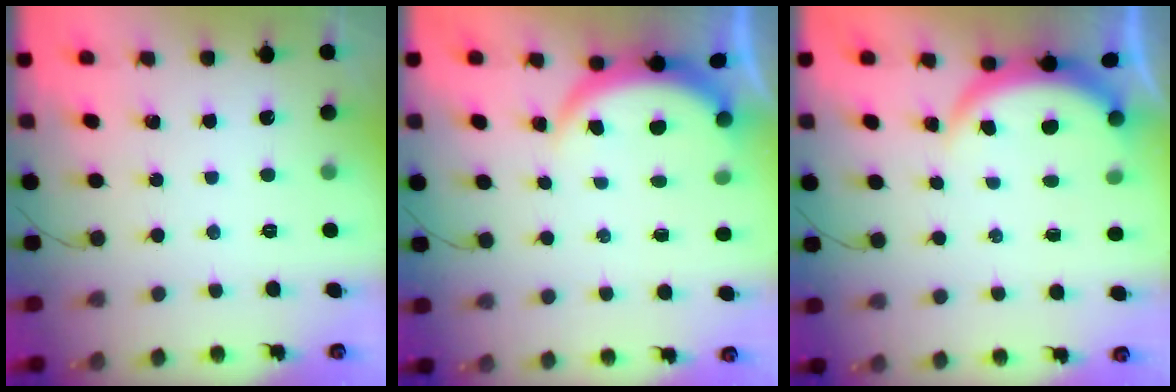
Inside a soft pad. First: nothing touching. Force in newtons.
{"total": 3.8, "press": 3.8, "slide": 0.2}
{"total": 3.9, "press": 3.9, "slide": 0.3}